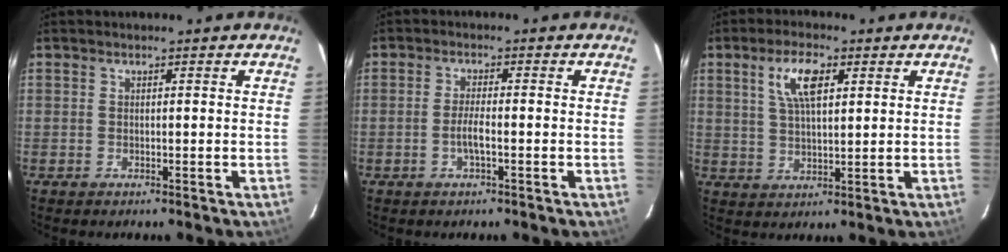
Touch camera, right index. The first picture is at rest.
{"total": 2.9, "force": [-1.0, 0.4, 2.7], "torque": [-0.054, 0.000, -0.020]}
{"total": 7.2, "force": [3.0, 2.7, 6.0], "torque": [-0.113, 0.010, 0.058]}